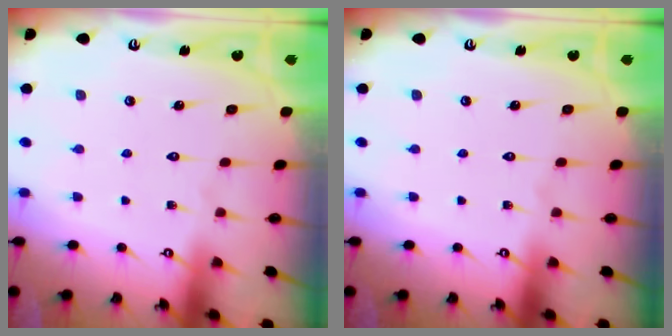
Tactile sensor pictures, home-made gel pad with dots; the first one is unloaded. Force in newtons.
{"total": 0.0}